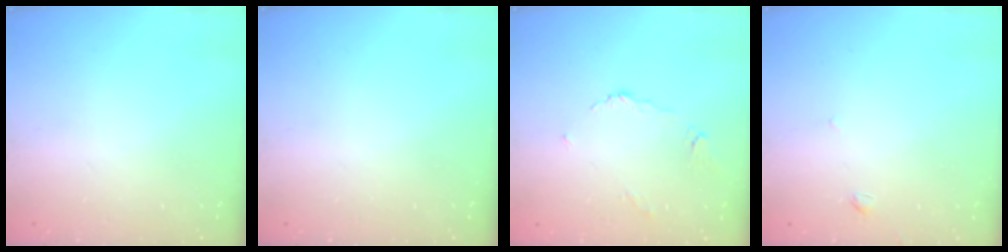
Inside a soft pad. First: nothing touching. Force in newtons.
{"total": 0.0}
{"total": 4.2, "press": 4.1, "slide": 0.5}
{"total": 1.7, "press": 1.6, "slide": 0.5}